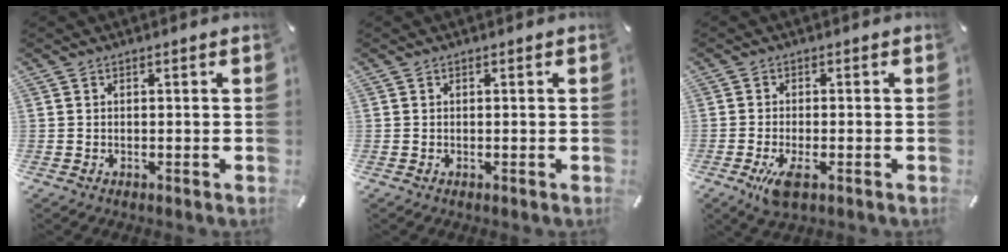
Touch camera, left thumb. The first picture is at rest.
{"total": 0.0}
{"total": 5.2, "force": [-2.2, 1.6, 4.5], "torque": [-0.087, -0.007, -0.035]}